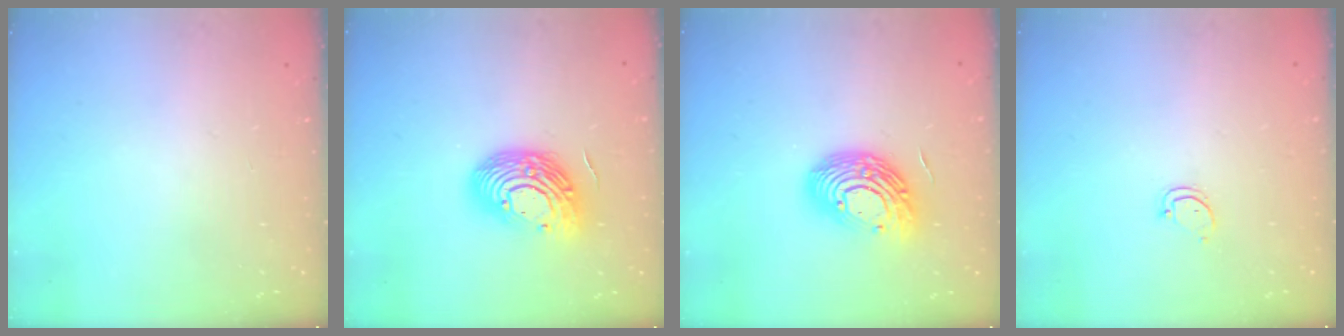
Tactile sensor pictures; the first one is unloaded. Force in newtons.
{"total": 15.3, "press": 15.2, "slide": 1.1}
{"total": 14.5, "press": 14.5, "slide": 1.0}
{"total": 2.6, "press": 2.6, "slide": 0.3}